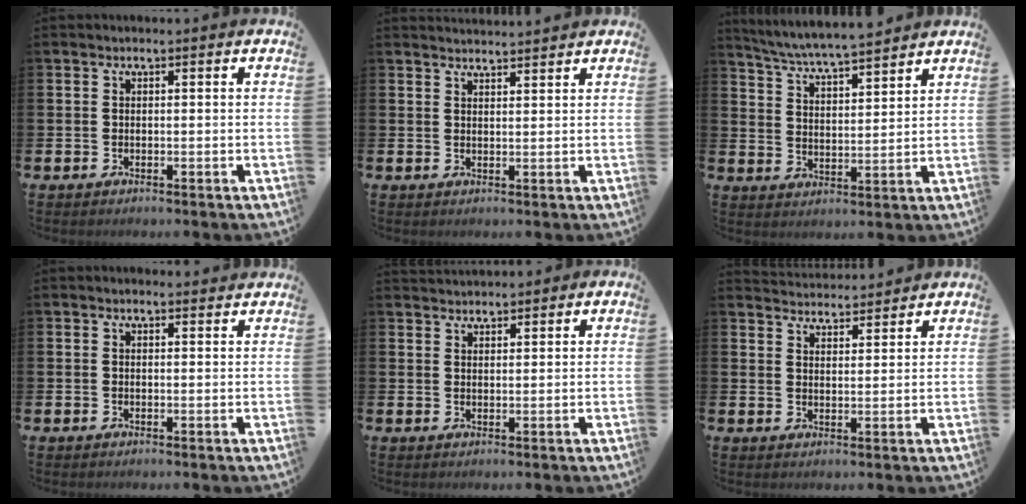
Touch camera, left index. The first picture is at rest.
{"total": 2.6, "force": [2.6, 0.2, 0.1], "torque": [0.009, -0.019, 0.044]}
{"total": 5.9, "force": [5.8, -0.2, 1.1], "torque": [-0.047, -0.039, 0.102]}
{"total": 0.7, "force": [0.6, 0.3, 0.2], "torque": [0.006, 0.001, 0.008]}
{"total": 2.3, "force": [2.2, 0.7, 0.0], "torque": [0.009, -0.009, 0.038]}
{"total": 3.7, "force": [3.6, 0.5, -0.4], "torque": [0.006, -0.025, 0.065]}